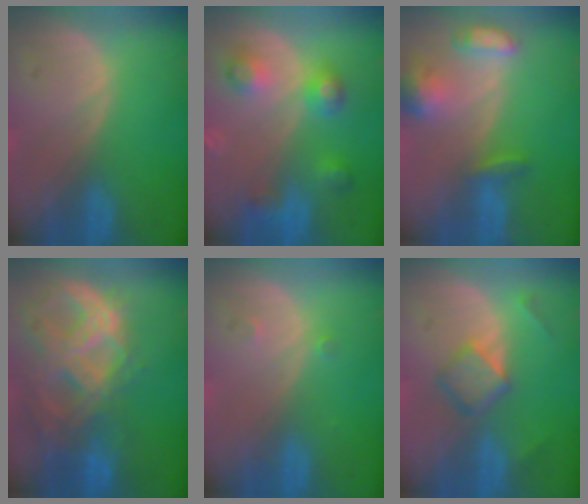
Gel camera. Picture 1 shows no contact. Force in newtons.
{"total": 5.9, "press": 5.8, "slide": 0.4}
{"total": 6.5, "press": 6.3, "slide": 1.8}
{"total": 11.3, "press": 9.6, "slide": 6.0}
{"total": 0.9, "press": 0.7, "slide": 0.5}
{"total": 4.6, "press": 4.5, "slide": 1.1}